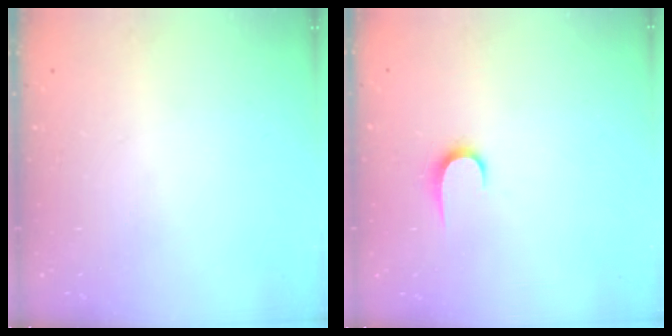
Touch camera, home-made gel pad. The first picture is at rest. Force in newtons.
{"total": 6.1, "press": 6.1, "slide": 0.6}